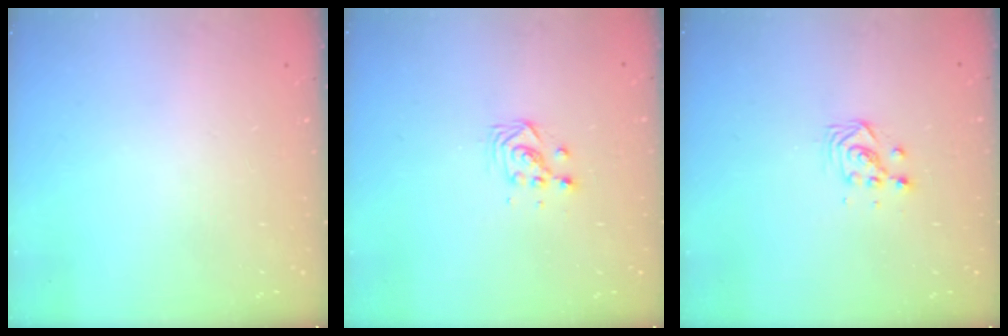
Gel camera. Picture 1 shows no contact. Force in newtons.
{"total": 3.2, "press": 3.1, "slide": 0.3}
{"total": 3.2, "press": 3.1, "slide": 0.3}